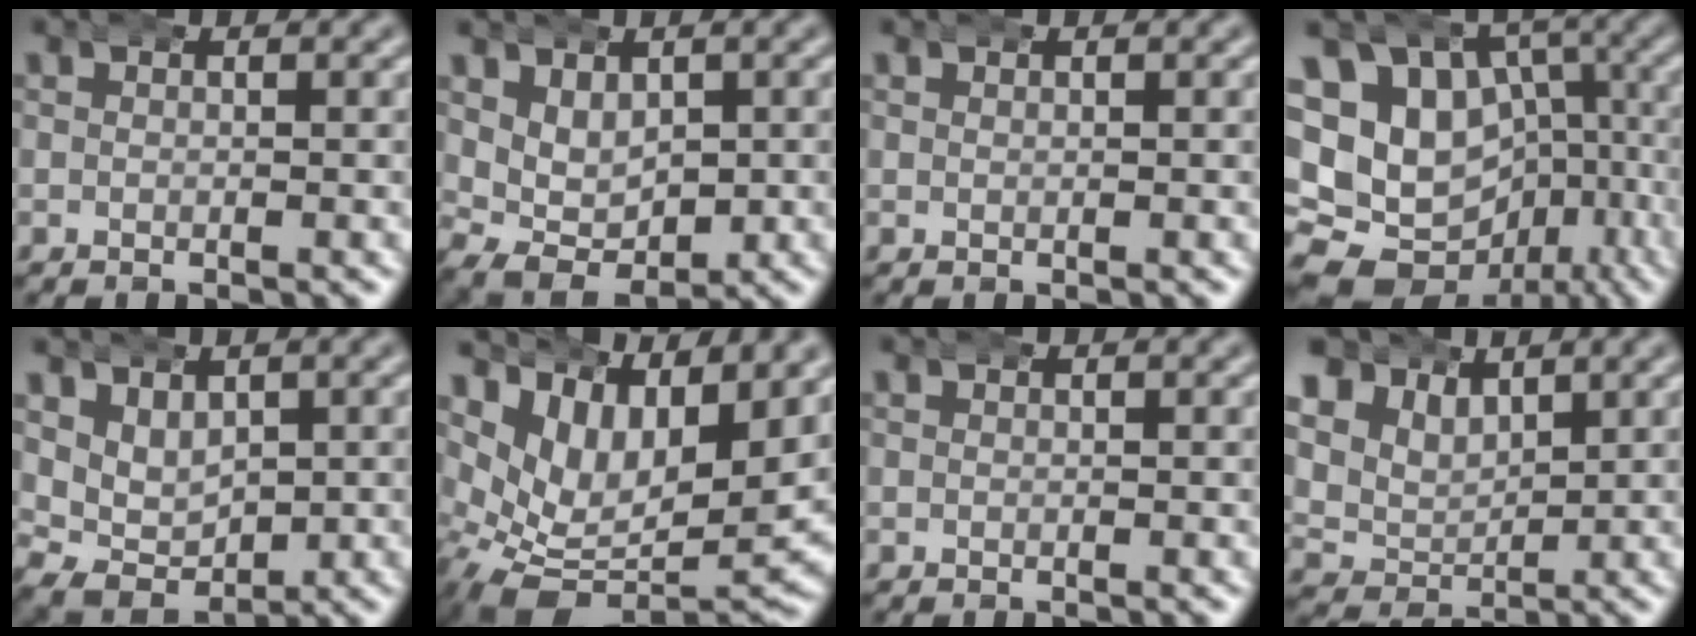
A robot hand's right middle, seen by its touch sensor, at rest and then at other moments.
{"total": 7.0, "force": [0.6, 5.5, 4.3], "torque": [-0.082, -0.023, 0.014]}
{"total": 0.0}
{"total": 20.2, "force": [-4.4, 17.3, 9.5], "torque": [-0.205, -0.093, -0.054]}
{"total": 6.7, "force": [1.4, 5.5, 3.7], "torque": [-0.070, -0.017, 0.023]}
{"total": 10.8, "force": [-1.4, 7.7, 7.5], "torque": [-0.142, -0.042, -0.011]}
{"total": 0.0}
{"total": 8.5, "force": [3.3, 7.0, 3.4], "torque": [-0.093, -0.008, 0.048]}